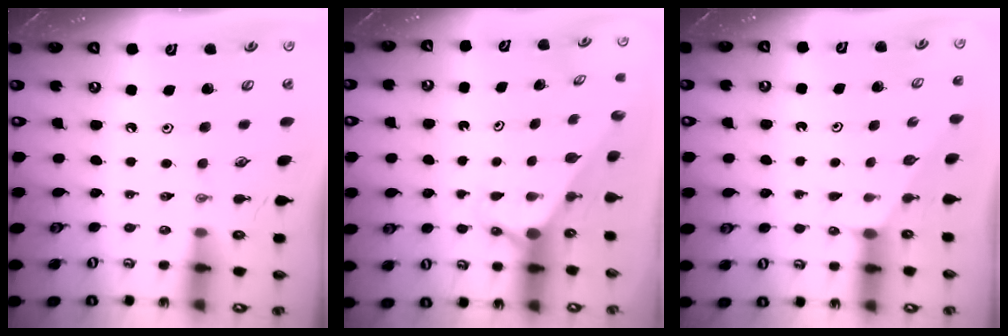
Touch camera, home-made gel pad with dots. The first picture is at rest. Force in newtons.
{"total": 2.8, "press": 2.8, "slide": 0.0}
{"total": 0.9, "press": 0.9, "slide": 0.2}